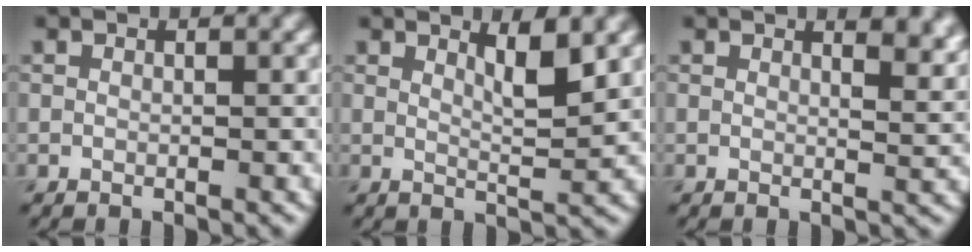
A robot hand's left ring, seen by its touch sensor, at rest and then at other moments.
{"total": 2.9, "force": [1.6, 0.6, 2.4], "torque": [-0.034, -0.005, 0.026]}
{"total": 4.9, "force": [3.2, 2.1, 3.0], "torque": [-0.010, 0.016, 0.029]}